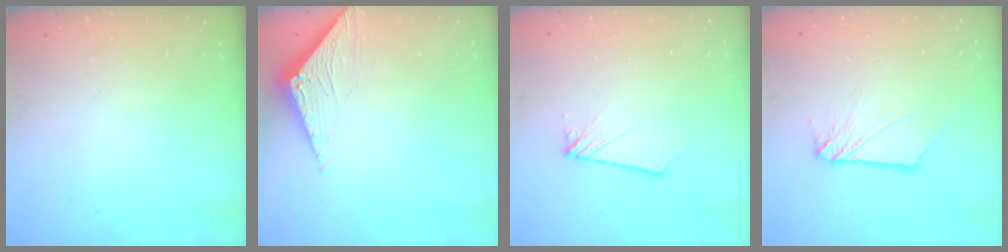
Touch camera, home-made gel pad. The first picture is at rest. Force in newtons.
{"total": 3.3, "press": 3.3, "slide": 0.2}
{"total": 1.8, "press": 1.8, "slide": 0.2}
{"total": 3.6, "press": 3.6, "slide": 0.3}